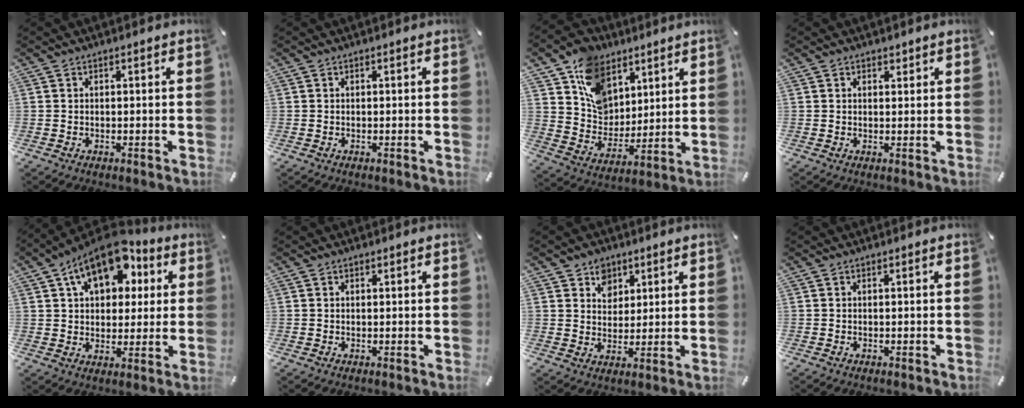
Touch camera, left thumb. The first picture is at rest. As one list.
[{"total": 0.0}, {"total": 13.1, "force": [7.5, 10.0, 3.9], "torque": [-0.088, -0.042, 0.148]}, {"total": 1.4, "force": [0.9, 1.0, 0.2], "torque": [0.004, 0.000, 0.014]}, {"total": 14.9, "force": [7.5, 9.5, 8.7], "torque": [-0.138, -0.027, 0.134]}, {"total": 0.5, "force": [0.3, 0.4, 0.1], "torque": [-0.002, 0.001, 0.006]}, {"total": 5.8, "force": [3.0, 5.0, 0.7], "torque": [-0.003, -0.013, 0.050]}, {"total": 0.0}]